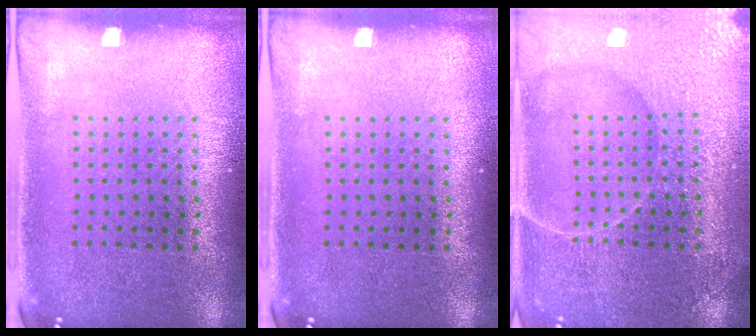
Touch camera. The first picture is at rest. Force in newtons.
{"total": 0.0}
{"total": 6.6, "press": 6.5, "slide": 0.9}